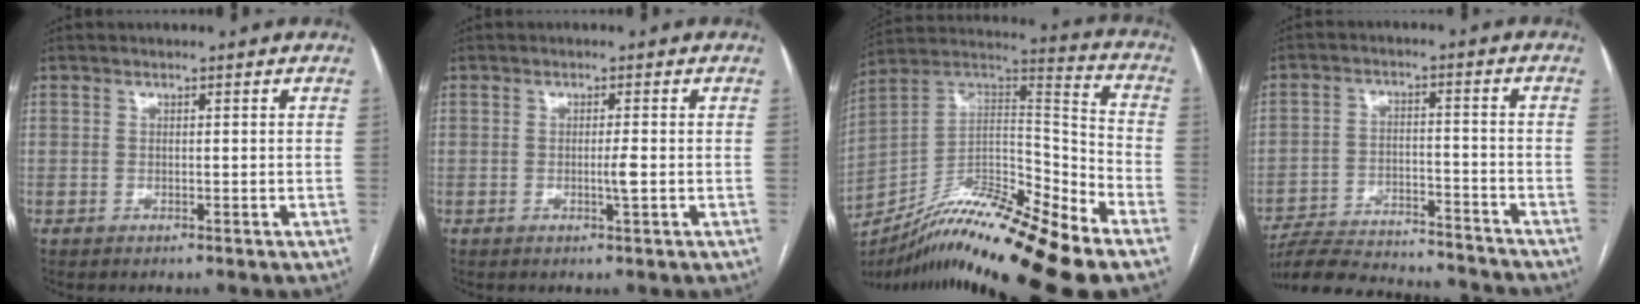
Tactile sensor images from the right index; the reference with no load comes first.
{"total": 1.6, "force": [-0.4, -0.3, 1.6], "torque": [-0.029, -0.004, -0.006]}
{"total": 21.1, "force": [-15.6, 1.0, 14.1], "torque": [-0.245, 0.004, -0.274]}
{"total": 19.1, "force": [-18.0, 2.8, 5.7], "torque": [-0.120, -0.010, -0.264]}